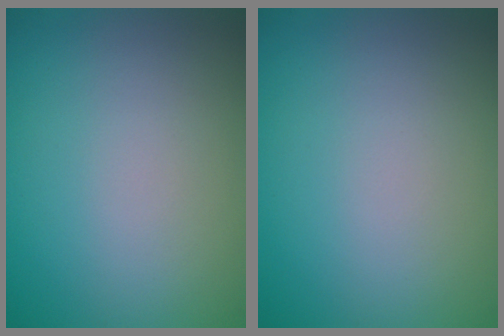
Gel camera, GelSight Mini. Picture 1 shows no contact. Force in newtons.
{"total": 0.0}